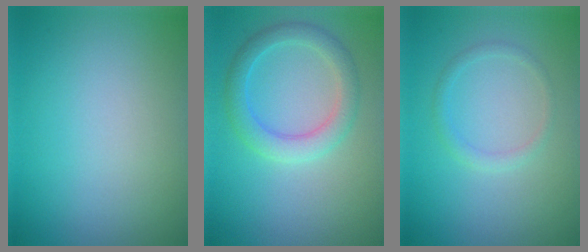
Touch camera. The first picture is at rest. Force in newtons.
{"total": 3.3, "press": 3.3, "slide": 0.1}
{"total": 1.3, "press": 1.3, "slide": 0.2}